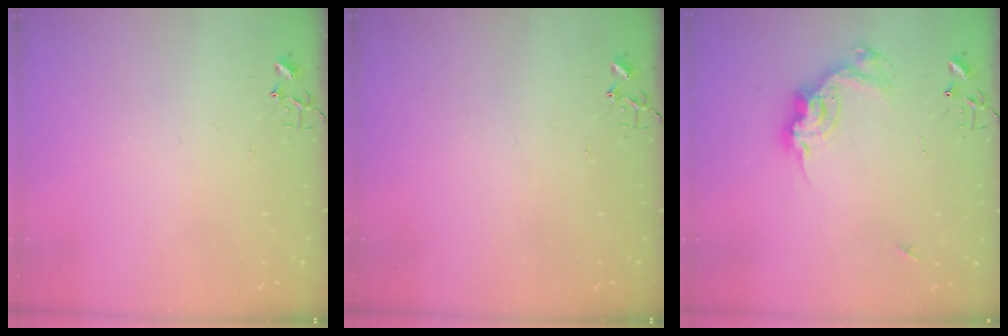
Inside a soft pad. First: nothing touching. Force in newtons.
{"total": 0.0}
{"total": 14.4, "press": 14.3, "slide": 1.1}